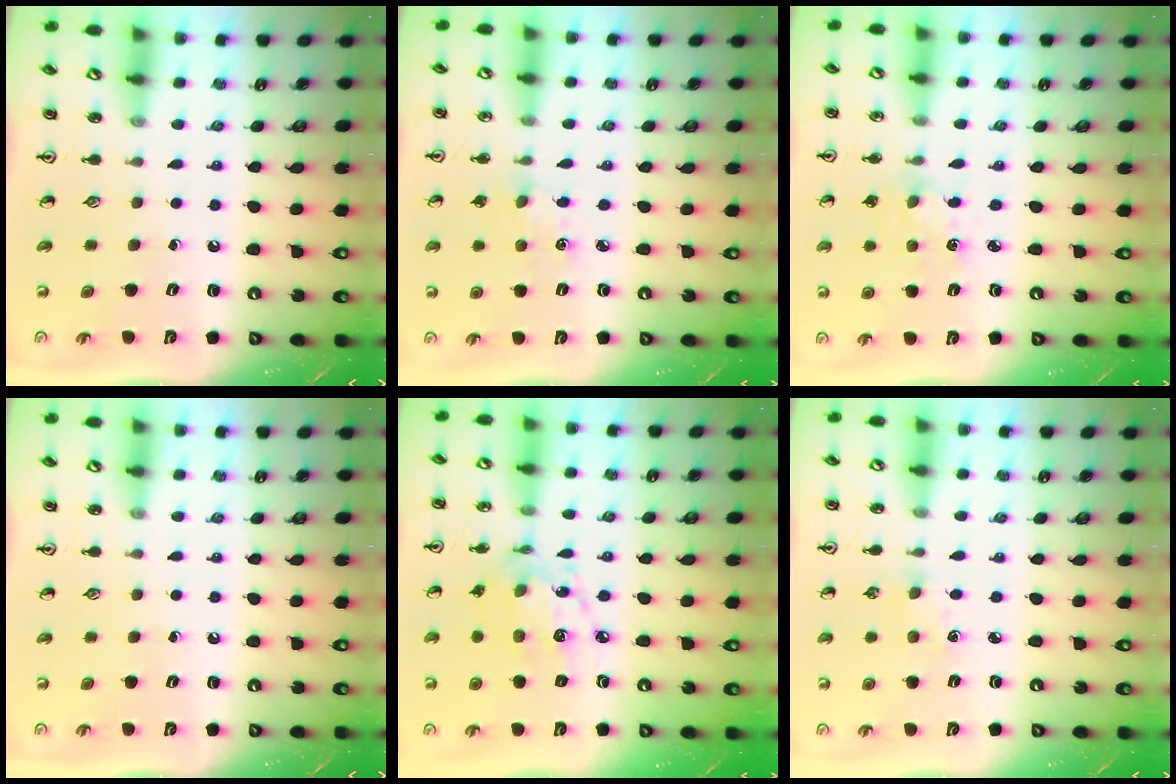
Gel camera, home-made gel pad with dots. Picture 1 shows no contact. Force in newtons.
{"total": 4.2, "press": 4.1, "slide": 0.6}
{"total": 2.7, "press": 2.7, "slide": 0.4}
{"total": 0.0}
{"total": 10.7, "press": 10.6, "slide": 0.8}
{"total": 1.3, "press": 1.3, "slide": 0.3}